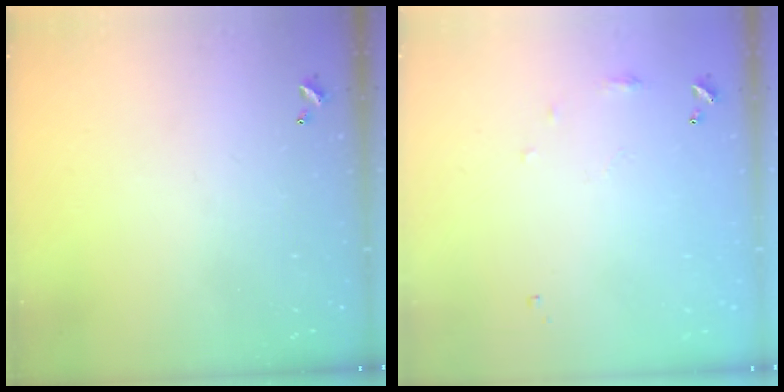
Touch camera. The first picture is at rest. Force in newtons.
{"total": 6.7, "press": 6.6, "slide": 0.9}